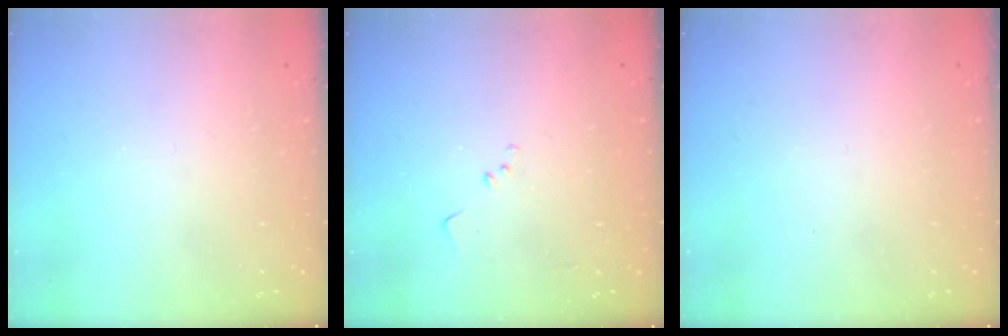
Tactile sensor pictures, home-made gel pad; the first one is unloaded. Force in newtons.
{"total": 8.2, "press": 8.1, "slide": 1.0}
{"total": 0.0}